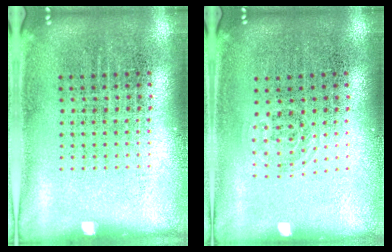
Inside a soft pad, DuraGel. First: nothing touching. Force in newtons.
{"total": 0.7, "press": 0.6, "slide": 0.5}